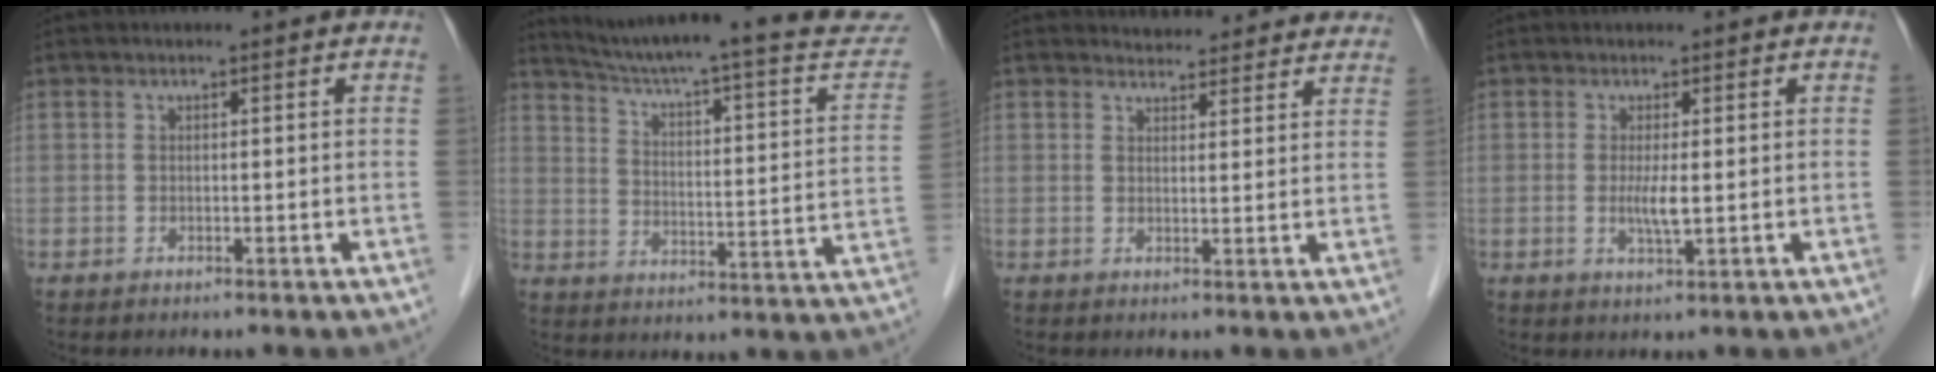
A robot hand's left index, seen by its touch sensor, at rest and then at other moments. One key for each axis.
{"total": 26.7, "fx": 23.9, "fy": 2.5, "fz": 11.5, "tx": -0.171, "ty": -0.058, "tz": 0.300}
{"total": 11.4, "fx": 10.9, "fy": 3.1, "fz": 1.2, "tx": 0.016, "ty": 0.001, "tz": 0.107}
{"total": 2.5, "fx": 0.0, "fy": 0.1, "fz": 2.5, "tx": -0.054, "ty": -0.008, "tz": 0.004}